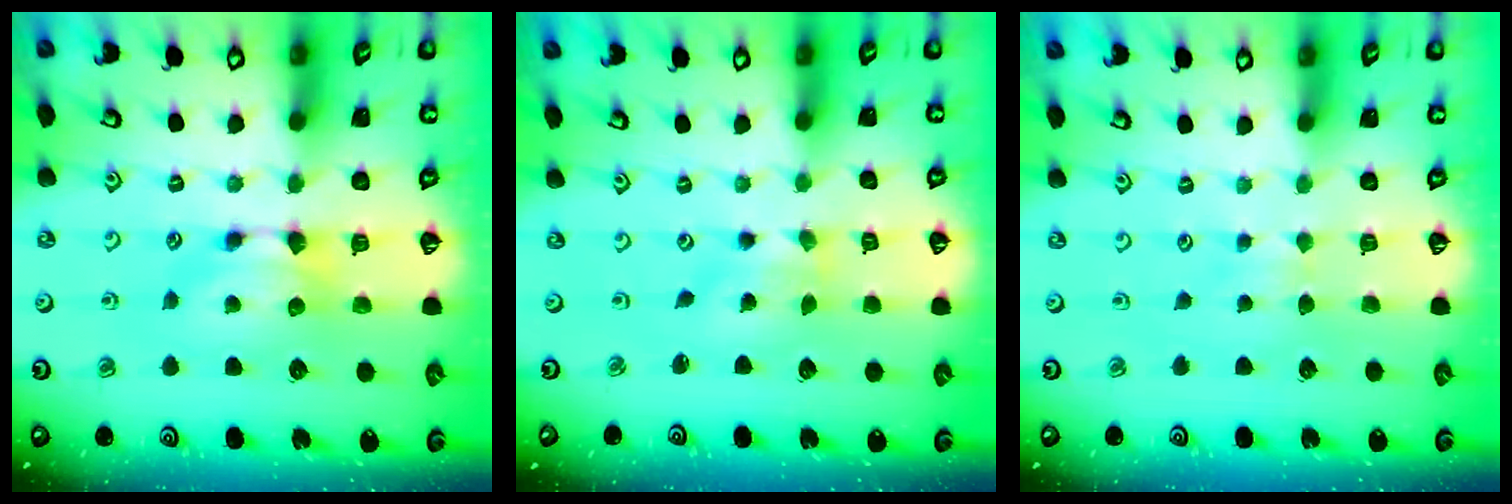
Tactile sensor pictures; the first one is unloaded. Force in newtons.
{"total": 2.0, "press": 1.7, "slide": 1.0}
{"total": 3.3, "press": 3.3, "slide": 0.3}